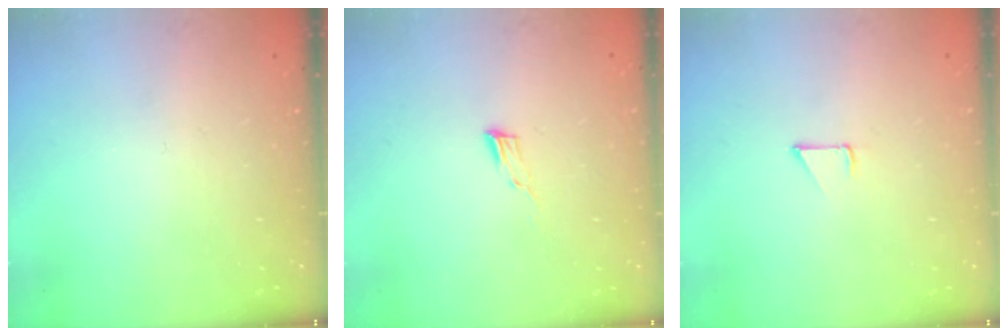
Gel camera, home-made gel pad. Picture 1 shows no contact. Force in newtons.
{"total": 4.4, "press": 4.3, "slide": 1.0}
{"total": 4.5, "press": 4.5, "slide": 0.3}